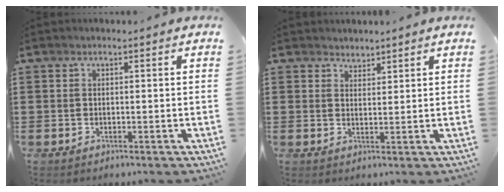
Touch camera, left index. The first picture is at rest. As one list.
[{"total": 1.8, "force": [1.6, 0.6, -0.4], "torque": [0.002, 0.004, 0.033]}]